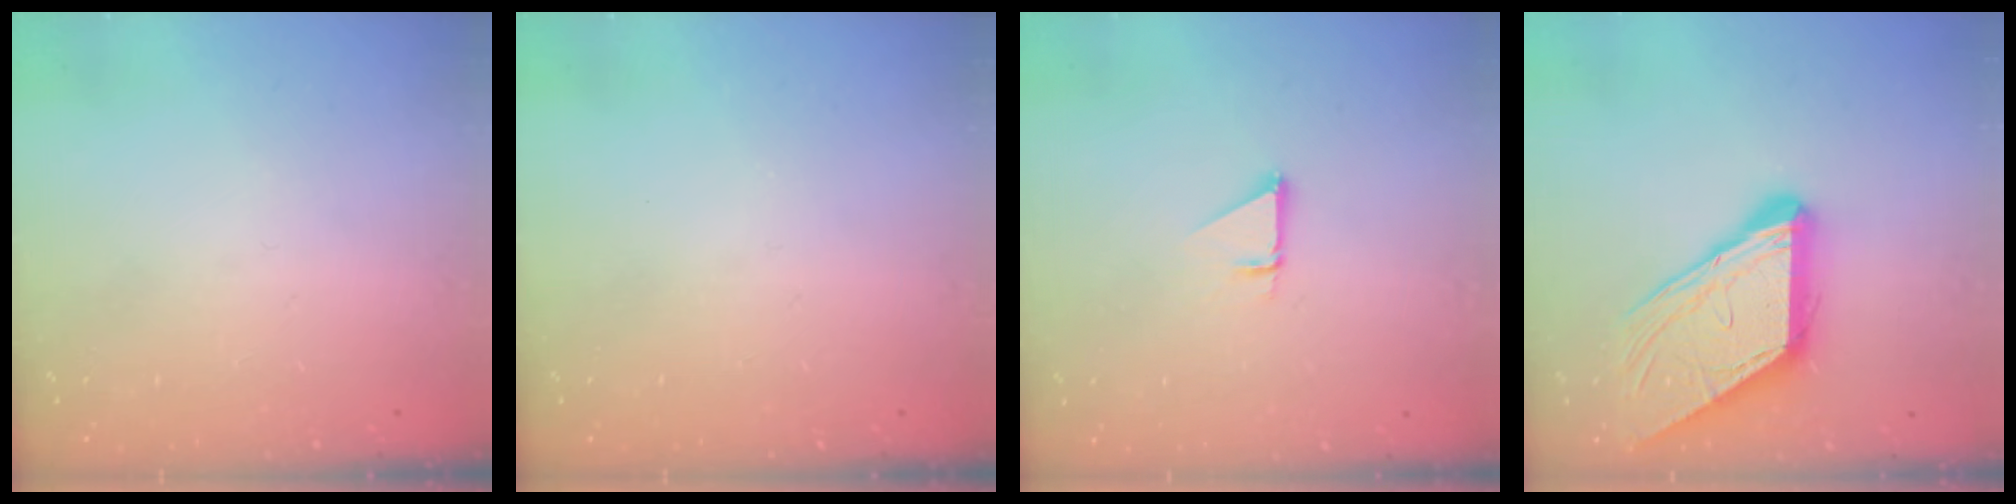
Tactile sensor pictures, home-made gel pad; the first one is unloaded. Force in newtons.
{"total": 0.0}
{"total": 1.0, "press": 1.0, "slide": 0.1}
{"total": 14.0, "press": 13.9, "slide": 1.9}